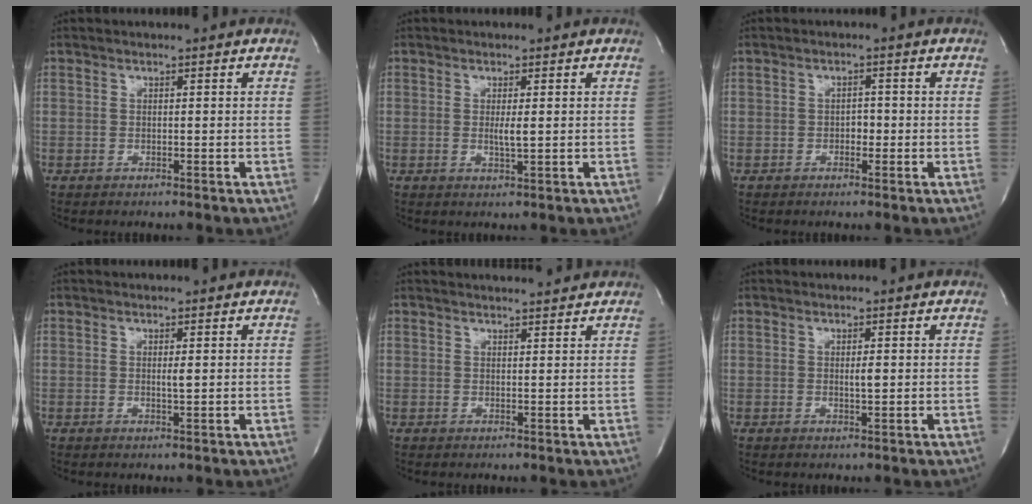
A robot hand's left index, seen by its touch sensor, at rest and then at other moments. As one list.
[{"total": 1.8, "force": [0.1, 0.1, 1.8], "torque": [-0.035, -0.005, 0.003]}, {"total": 1.4, "force": [-0.5, 1.0, 1.0], "torque": [-0.009, 0.004, -0.009]}, {"total": 0.9, "force": [0.2, 0.0, 0.9], "torque": [-0.020, -0.003, 0.003]}, {"total": 4.5, "force": [4.4, 0.3, 0.9], "torque": [-0.015, 0.010, 0.052]}, {"total": 1.2, "force": [0.2, 0.2, 1.2], "torque": [-0.020, -0.001, 0.002]}]